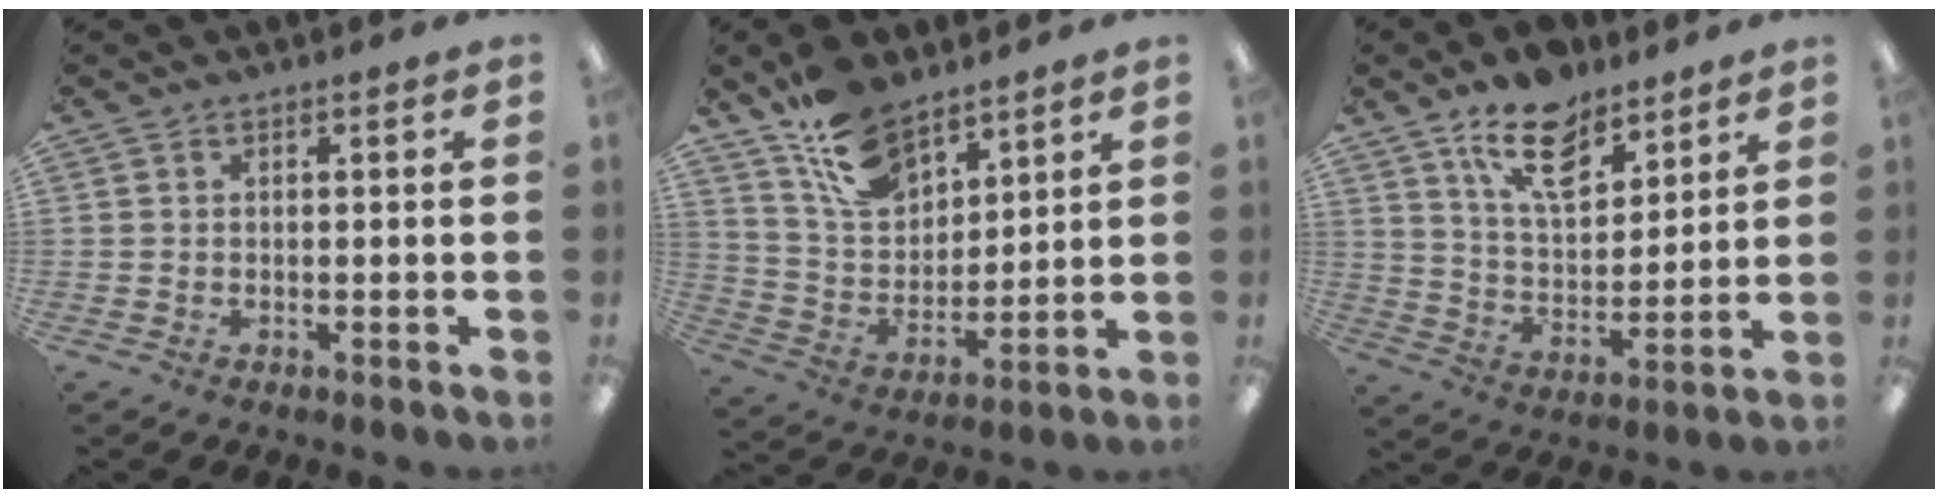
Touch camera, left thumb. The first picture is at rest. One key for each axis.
{"total": 14.1, "fx": 10.2, "fy": 7.4, "fz": 6.4, "tx": -0.135, "ty": -0.044, "tz": 0.195}
{"total": 13.9, "fx": 9.7, "fy": 6.7, "fz": 7.4, "tx": -0.114, "ty": -0.049, "tz": 0.173}